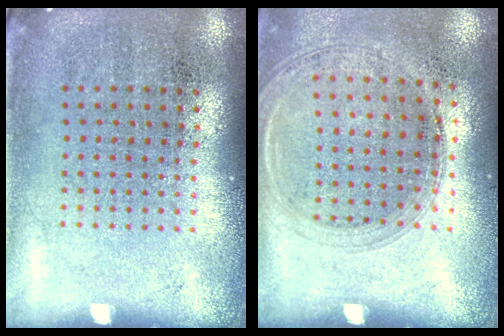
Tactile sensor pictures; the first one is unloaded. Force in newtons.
{"total": 1.3, "press": 1.2, "slide": 0.6}